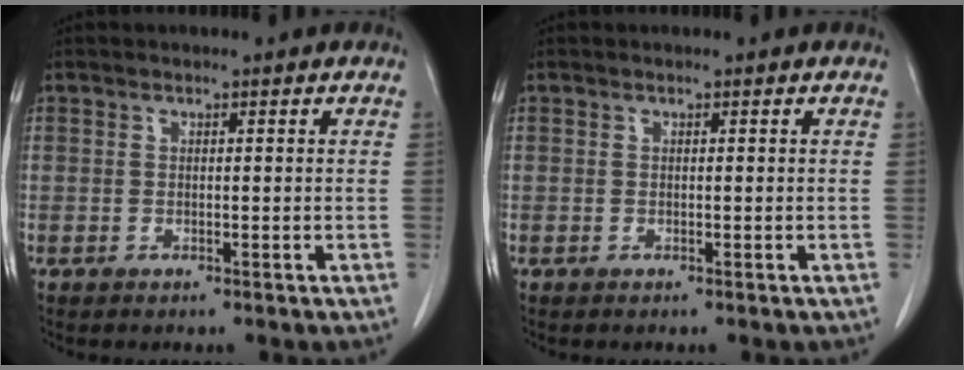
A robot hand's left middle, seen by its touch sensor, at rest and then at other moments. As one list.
[{"total": 0.0}]